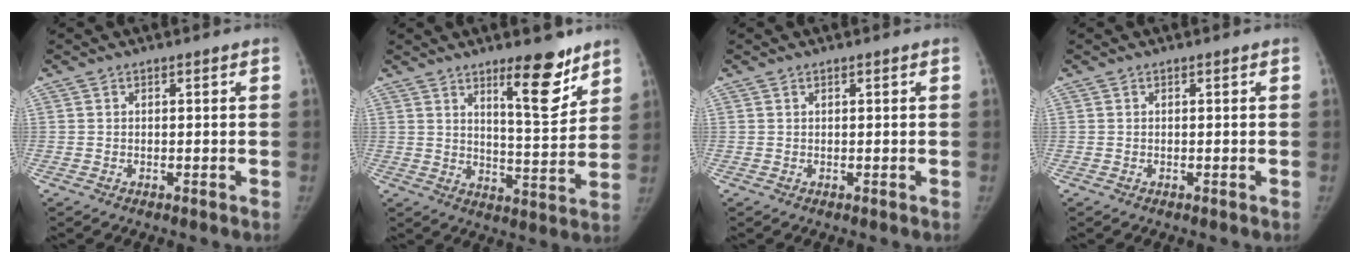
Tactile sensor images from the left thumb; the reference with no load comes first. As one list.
[{"total": 11.5, "force": [7.6, 3.1, 8.0], "torque": [-0.093, -0.060, 0.120]}, {"total": 0.0}, {"total": 0.0}]